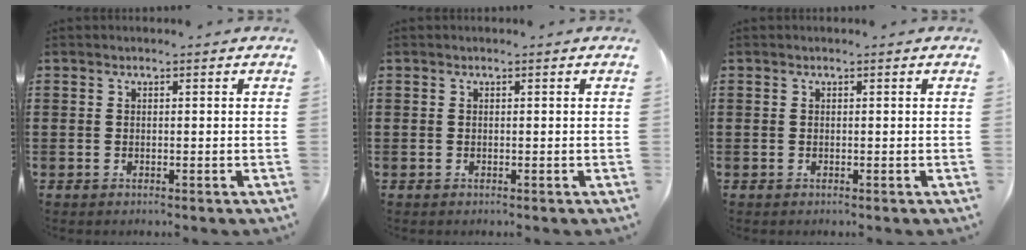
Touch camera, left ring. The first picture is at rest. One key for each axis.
{"total": 0.0}
{"total": 0.0}